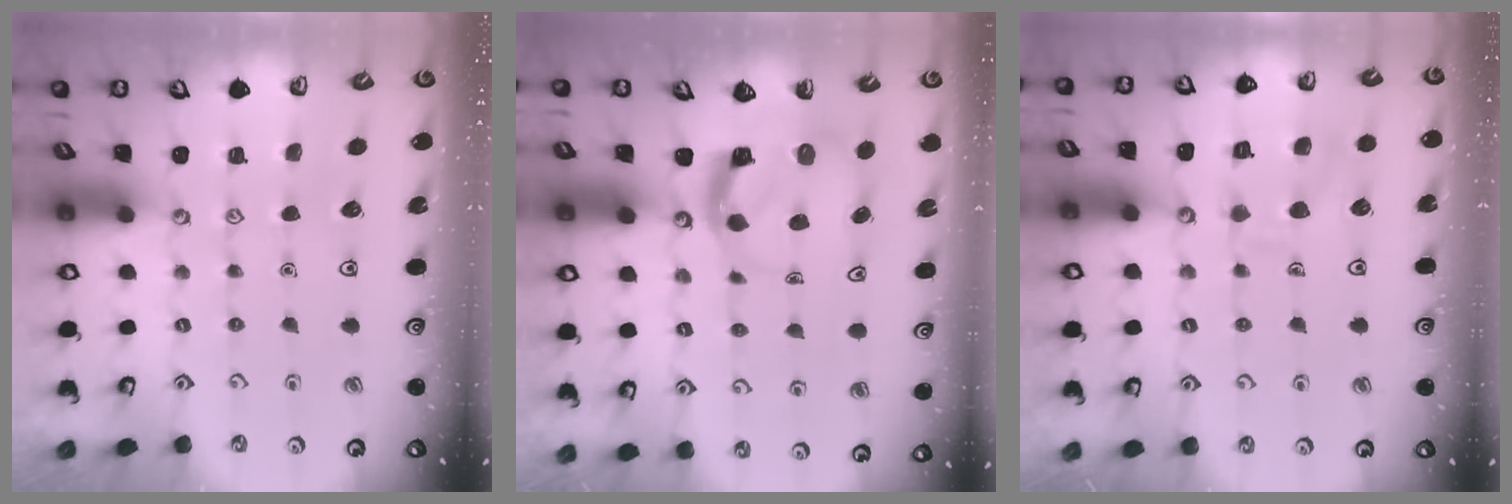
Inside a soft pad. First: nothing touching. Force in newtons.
{"total": 3.9, "press": 3.9, "slide": 0.3}
{"total": 9.0, "press": 9.0, "slide": 0.9}